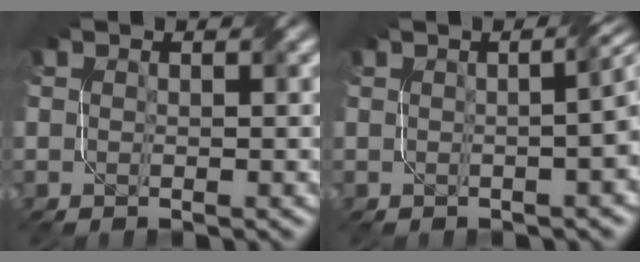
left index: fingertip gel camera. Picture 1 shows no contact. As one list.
[{"total": 6.3, "force": [0.5, 3.1, 5.4], "torque": [-0.016, 0.028, -0.010]}]